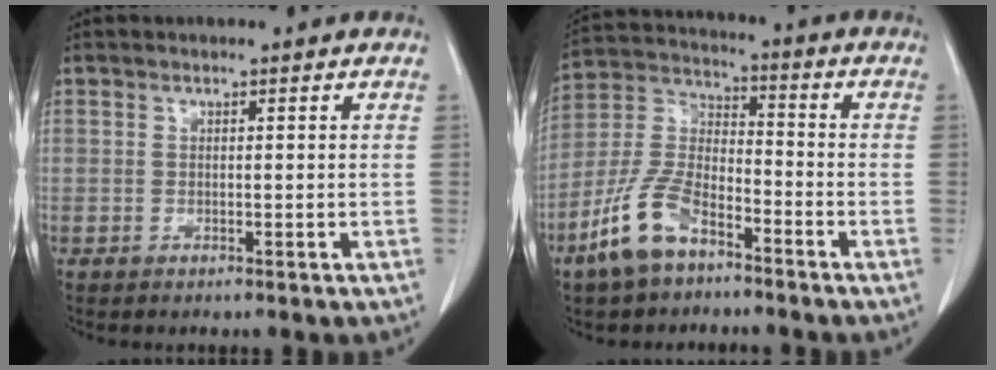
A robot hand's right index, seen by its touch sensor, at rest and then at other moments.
{"total": 11.1, "force": [-7.0, 4.6, 7.3], "torque": [-0.177, -0.002, -0.141]}